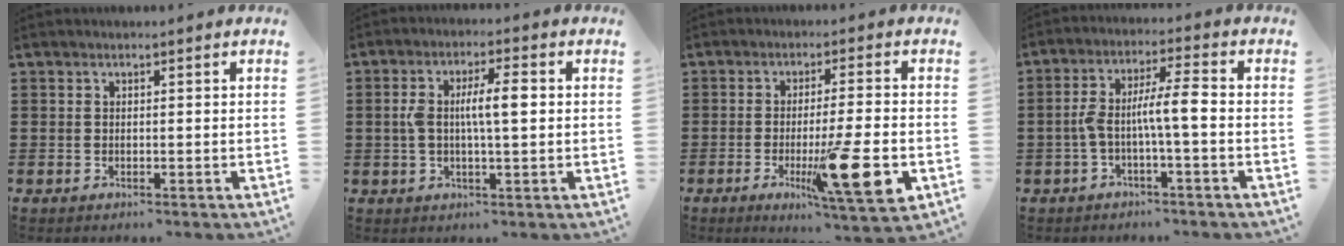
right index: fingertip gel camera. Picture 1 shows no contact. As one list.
[{"total": 6.4, "force": [0.5, 1.8, 6.1], "torque": [-0.122, 0.004, 0.004]}, {"total": 12.3, "force": [-3.6, 1.4, 11.7], "torque": [-0.184, -0.015, -0.059]}, {"total": 6.3, "force": [-1.1, 1.0, 6.2], "torque": [-0.128, 0.001, -0.030]}]